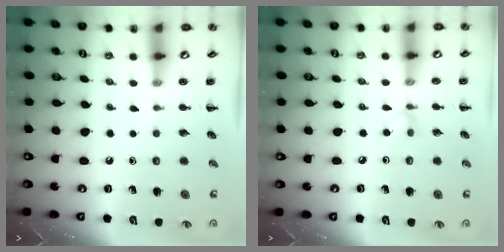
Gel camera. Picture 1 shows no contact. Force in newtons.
{"total": 3.0, "press": 2.8, "slide": 0.9}